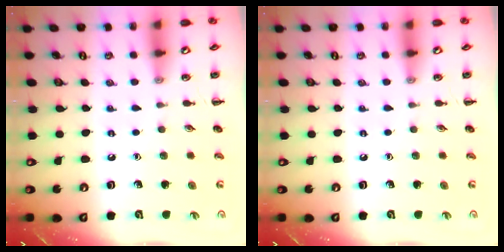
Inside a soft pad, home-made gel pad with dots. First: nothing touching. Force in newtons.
{"total": 0.0}